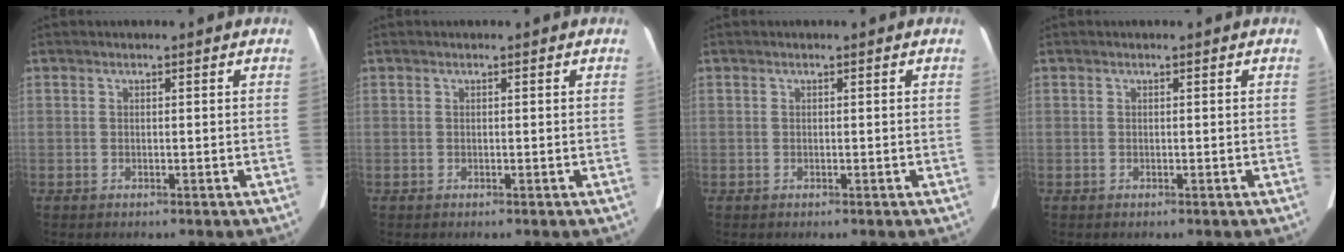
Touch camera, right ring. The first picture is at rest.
{"total": 0.0}
{"total": 0.0}
{"total": 0.0}